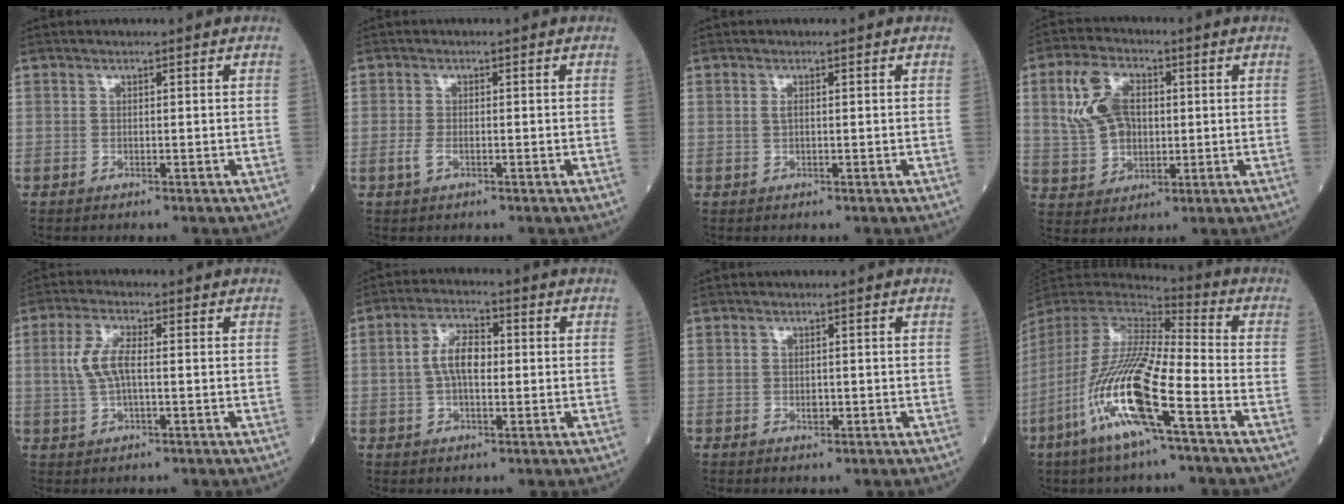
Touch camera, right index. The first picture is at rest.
{"total": 1.8, "force": [-0.6, 0.8, 1.5], "torque": [-0.036, -0.001, -0.012]}
{"total": 0.7, "force": [0.1, 0.3, 0.7], "torque": [-0.015, 0.000, 0.002]}
{"total": 9.7, "force": [1.9, 6.3, 7.1], "torque": [-0.162, 0.022, 0.043]}
{"total": 5.1, "force": [0.3, 1.6, 4.8], "torque": [-0.115, 0.009, 0.006]}
{"total": 5.9, "force": [0.1, 2.7, 5.3], "torque": [-0.107, 0.014, -0.002]}
{"total": 1.2, "force": [-0.2, 0.8, 0.9], "torque": [-0.017, -0.001, -0.001]}
{"total": 18.2, "force": [-7.9, 1.9, 16.3], "torque": [-0.359, -0.037, -0.158]}